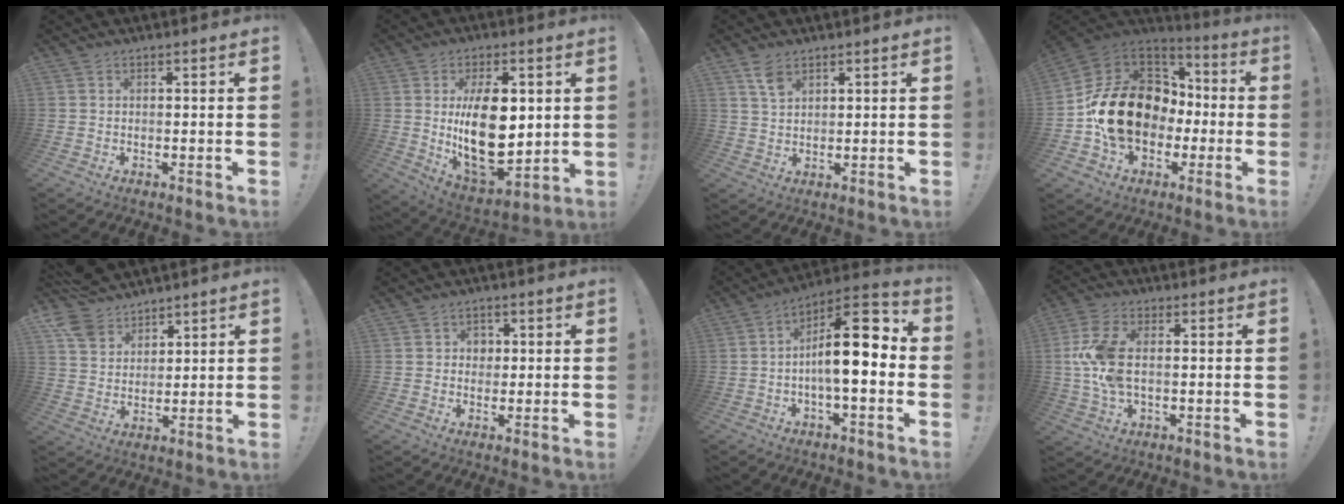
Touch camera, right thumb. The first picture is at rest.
{"total": 20.2, "force": [2.6, 11.5, 16.4], "torque": [-0.277, -0.030, 0.052]}
{"total": 5.2, "force": [3.1, 2.7, 3.2], "torque": [-0.053, -0.013, 0.058]}
{"total": 20.5, "force": [-2.4, 15.6, 13.1], "torque": [-0.217, 0.030, -0.019]}
{"total": 9.8, "force": [7.8, 5.5, 2.4], "torque": [-0.045, -0.046, 0.154]}
{"total": 2.7, "force": [0.3, 2.5, 0.8], "torque": [-0.008, 0.000, 0.001]}
{"total": 15.9, "force": [-0.3, 5.6, 14.8], "torque": [-0.227, 0.003, -0.008]}
{"total": 11.9, "force": [0.5, 6.3, 10.1], "torque": [-0.196, -0.008, 0.011]}